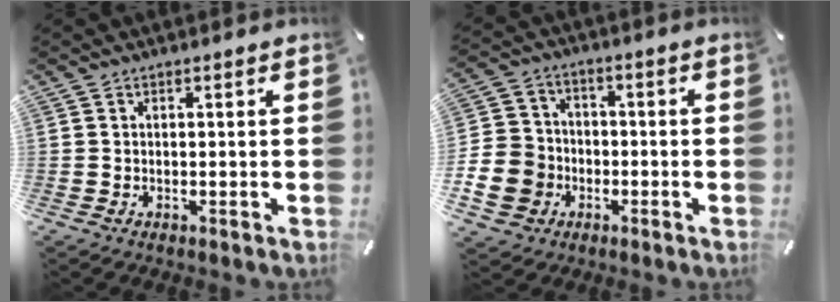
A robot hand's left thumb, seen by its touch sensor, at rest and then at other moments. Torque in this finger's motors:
{"motor_torque": [0.29, 1.93, 0.19, -0.02, 0.09]}